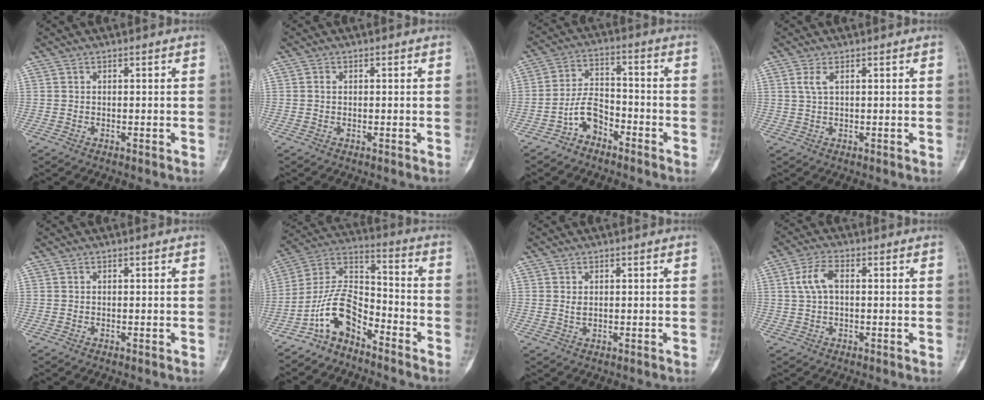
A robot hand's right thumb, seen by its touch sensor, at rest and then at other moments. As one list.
[{"total": 0.7, "force": [0.0, 0.5, 0.4], "torque": [-0.005, 0.002, 0.000]}, {"total": 6.8, "force": [-4.2, 4.1, 3.5], "torque": [-0.057, 0.043, -0.084]}, {"total": 2.0, "force": [0.8, 0.7, 1.7], "torque": [-0.045, 0.006, 0.022]}, {"total": 0.0}, {"total": 11.3, "force": [-7.3, 5.6, 6.5], "torque": [-0.120, 0.087, -0.151]}, {"total": 0.8, "force": [0.2, 0.4, 0.6], "torque": [-0.015, 0.000, 0.008]}, {"total": 5.0, "force": [0.7, 2.7, 4.1], "torque": [-0.095, 0.014, 0.012]}]